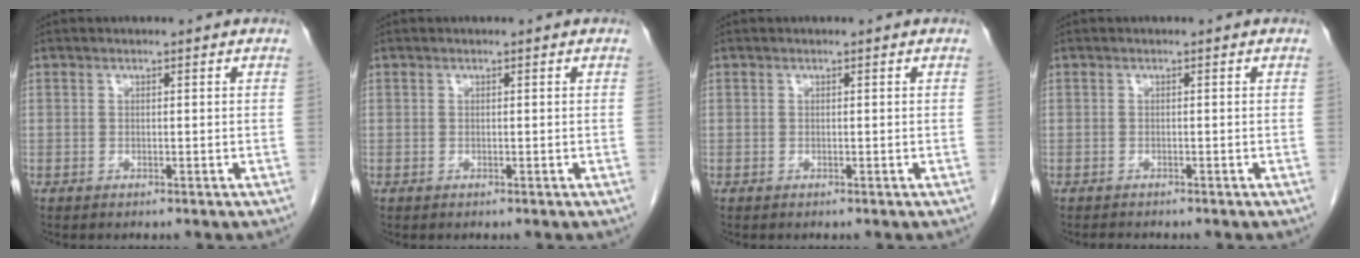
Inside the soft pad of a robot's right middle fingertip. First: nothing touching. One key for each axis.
{"total": 0.0}
{"total": 0.0}
{"total": 1.1, "fx": -1.0, "fy": 0.1, "fz": 0.2, "tx": -0.014, "ty": -0.007, "tz": -0.015}